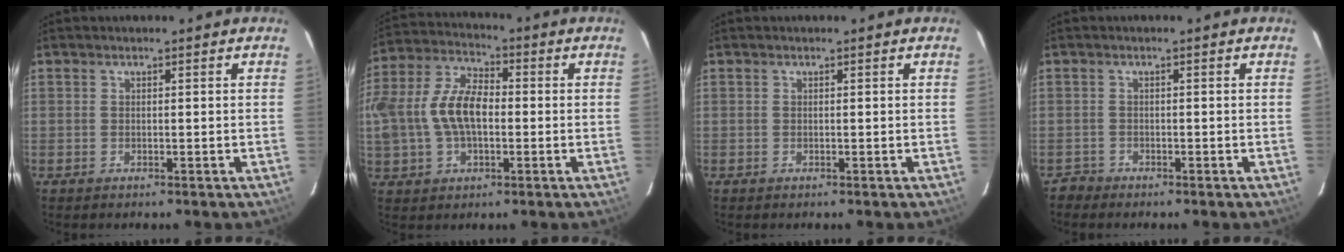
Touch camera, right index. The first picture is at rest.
{"total": 14.5, "force": [-0.9, 8.6, 11.6], "torque": [-0.252, 0.017, -0.017]}
{"total": 0.0}
{"total": 1.6, "force": [-1.4, 0.7, -0.4], "torque": [0.001, 0.005, -0.029]}